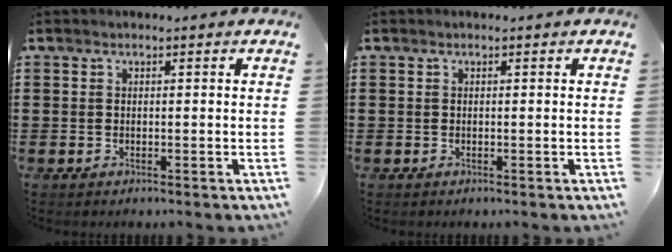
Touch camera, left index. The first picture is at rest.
{"total": 0.0}